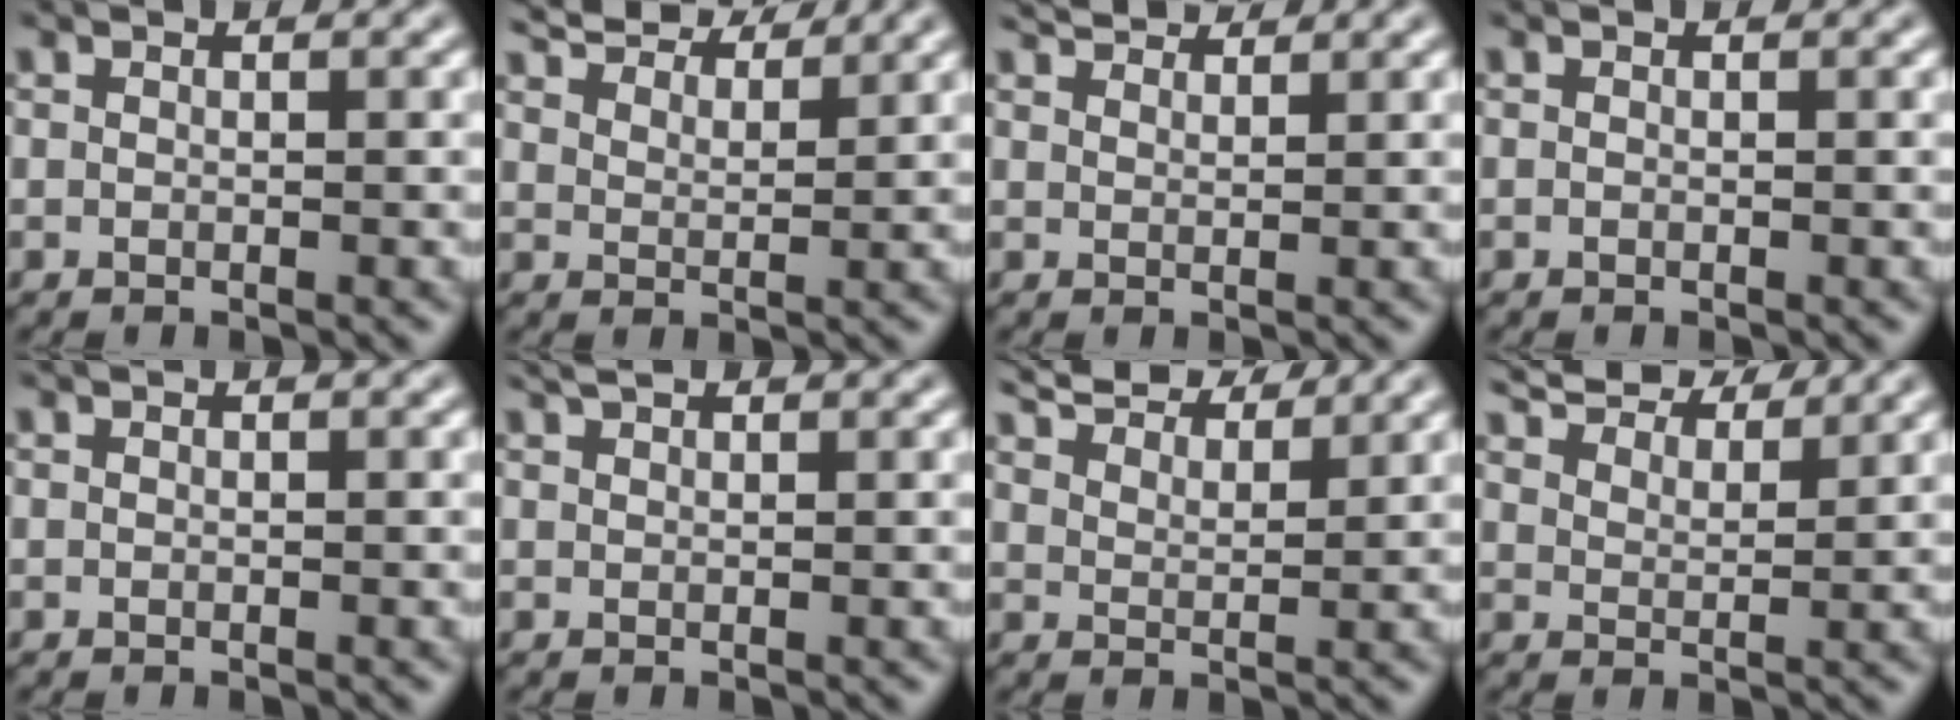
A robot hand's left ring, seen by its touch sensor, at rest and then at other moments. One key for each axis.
{"total": 6.5, "fx": 6.0, "fy": 1.3, "fz": 2.3, "tx": -0.044, "ty": 0.014, "tz": 0.081}
{"total": 2.5, "fx": 2.4, "fy": 0.3, "fz": 0.6, "tx": -0.014, "ty": 0.005, "tz": 0.038}
{"total": 0.0}
{"total": 0.0}
{"total": 1.5, "fx": 1.3, "fy": 0.4, "fz": 0.6, "tx": -0.012, "ty": 0.001, "tz": 0.021}
{"total": 6.8, "fx": 6.1, "fy": 1.4, "fz": 2.6, "tx": -0.046, "ty": 0.017, "tz": 0.081}
{"total": 7.7, "fx": 6.9, "fy": 1.8, "fz": 2.9, "tx": -0.054, "ty": 0.015, "tz": 0.094}